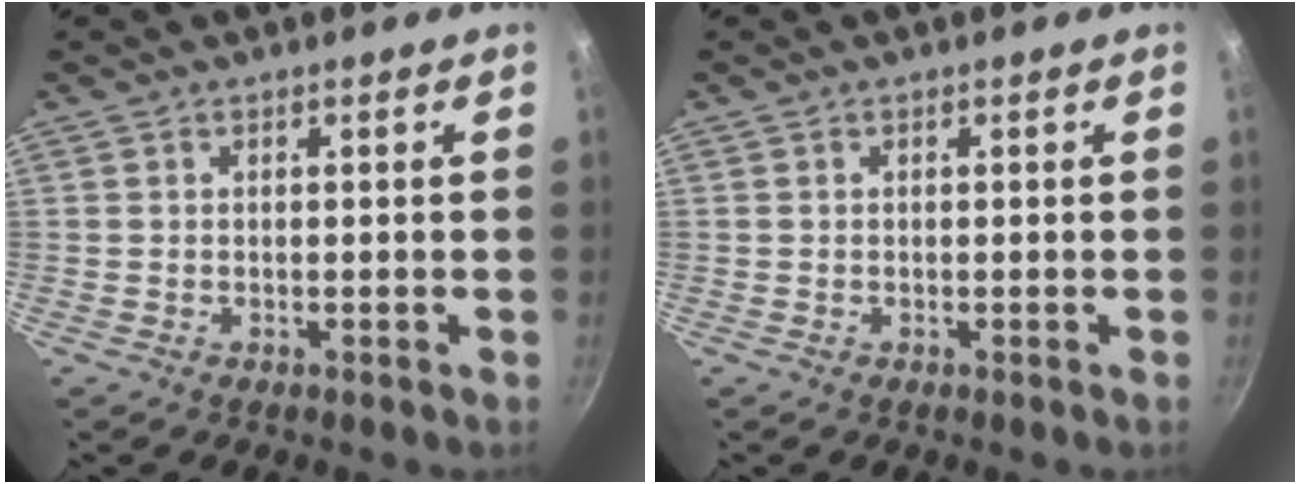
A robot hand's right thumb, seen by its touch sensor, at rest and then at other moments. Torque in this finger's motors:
{"motor_torque": [-0.04, -0.01, 0.01, 0.00, 0.00]}